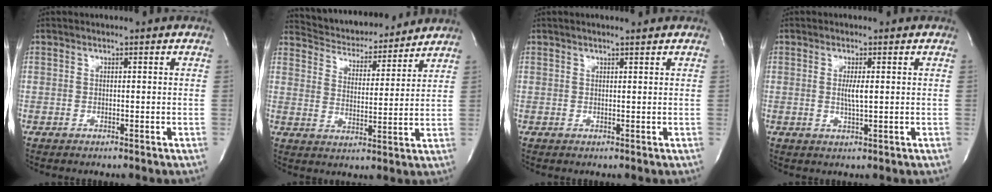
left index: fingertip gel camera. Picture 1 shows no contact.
{"total": 13.8, "force": [13.1, 3.0, 2.9], "torque": [-0.042, 0.004, 0.196]}
{"total": 1.8, "force": [1.5, 0.0, 1.1], "torque": [-0.018, 0.008, 0.023]}
{"total": 2.5, "force": [0.2, 0.2, 2.5], "torque": [-0.051, -0.005, 0.003]}